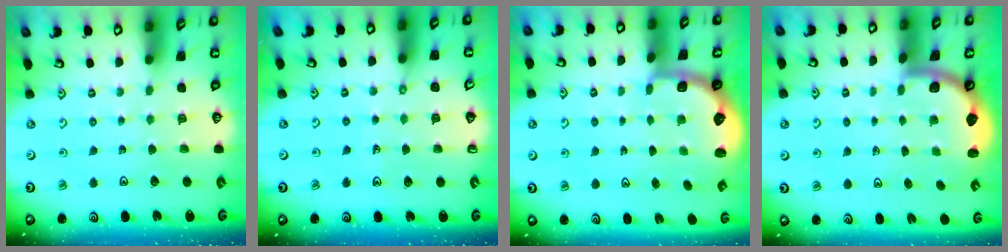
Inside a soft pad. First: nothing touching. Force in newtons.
{"total": 3.4, "press": 3.2, "slide": 1.4}
{"total": 2.6, "press": 2.0, "slide": 1.7}
{"total": 1.8, "press": 1.8, "slide": 0.1}